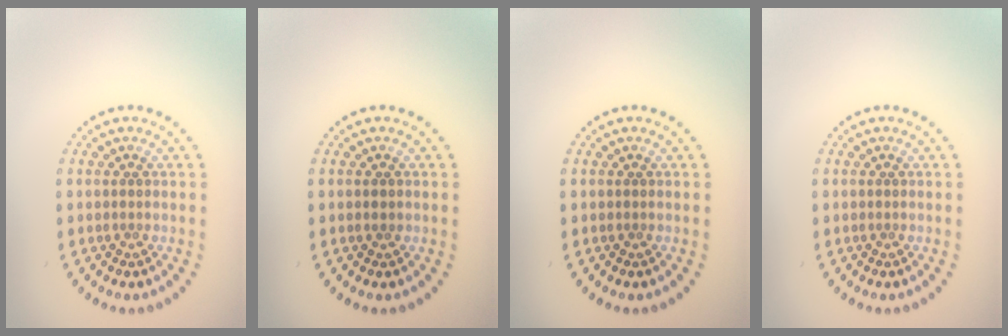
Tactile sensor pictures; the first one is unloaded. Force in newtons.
{"total": 0.6, "press": 0.6, "slide": 0.0}
{"total": 0.0}
{"total": 0.0}